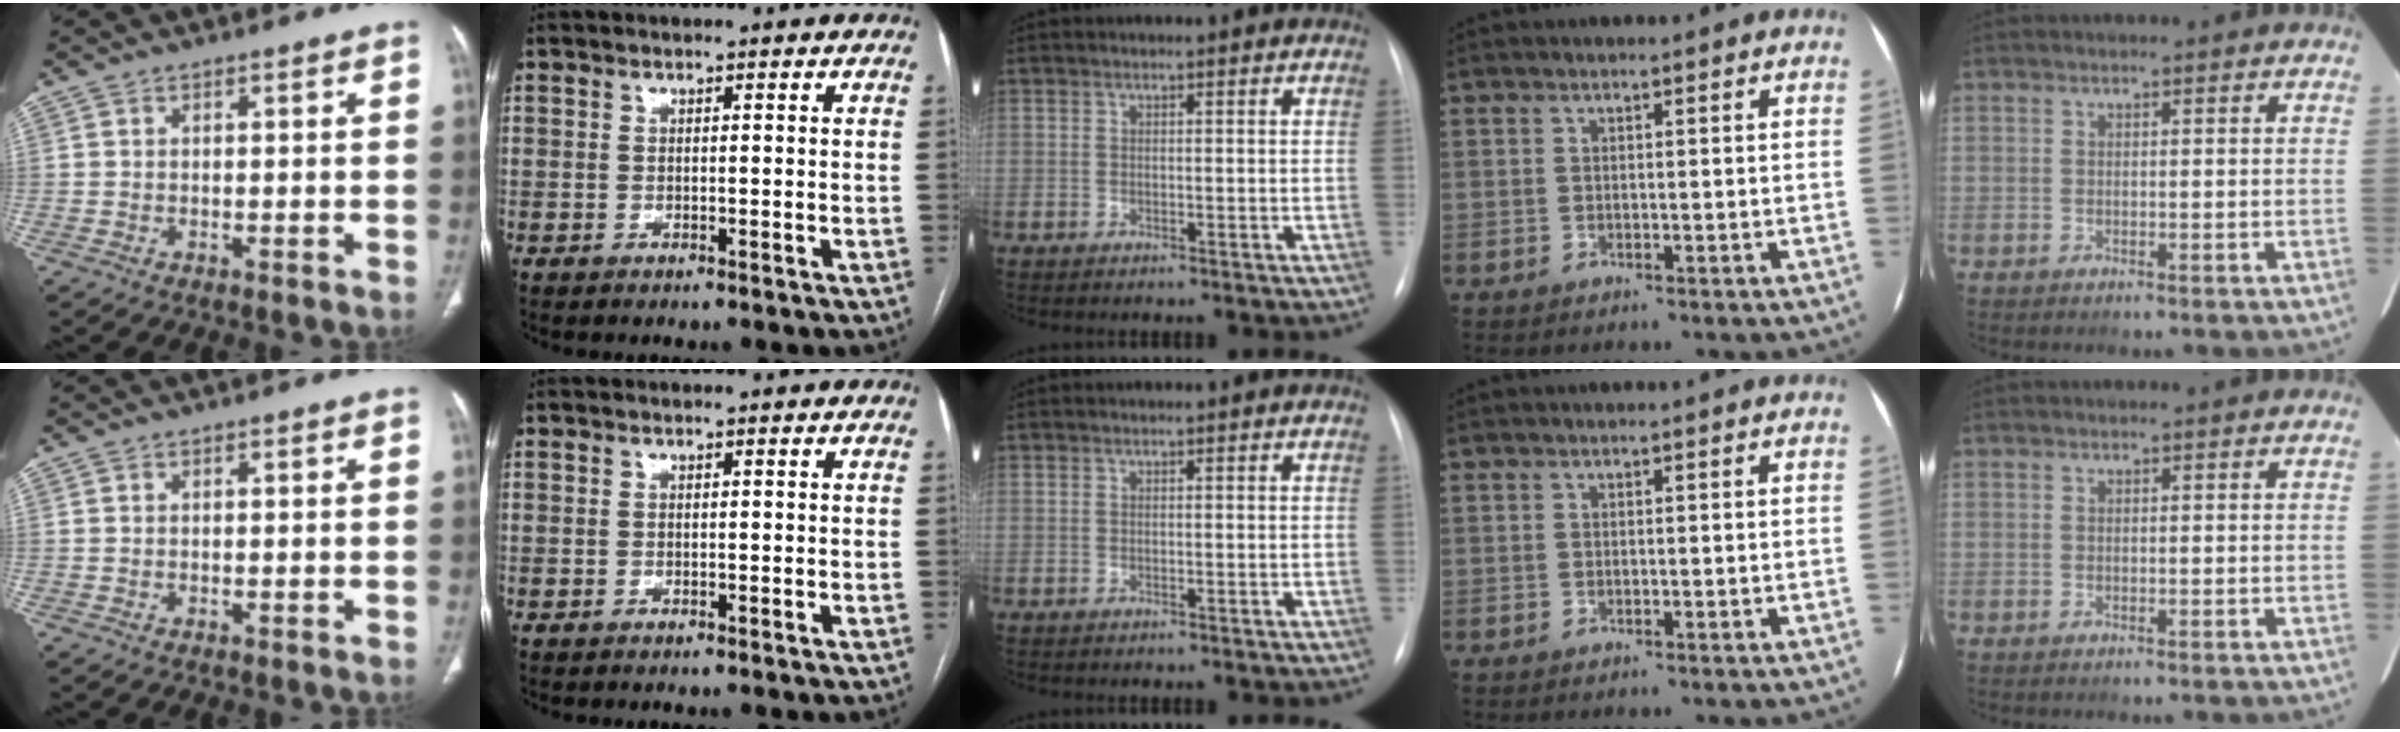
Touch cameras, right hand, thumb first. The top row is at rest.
{}